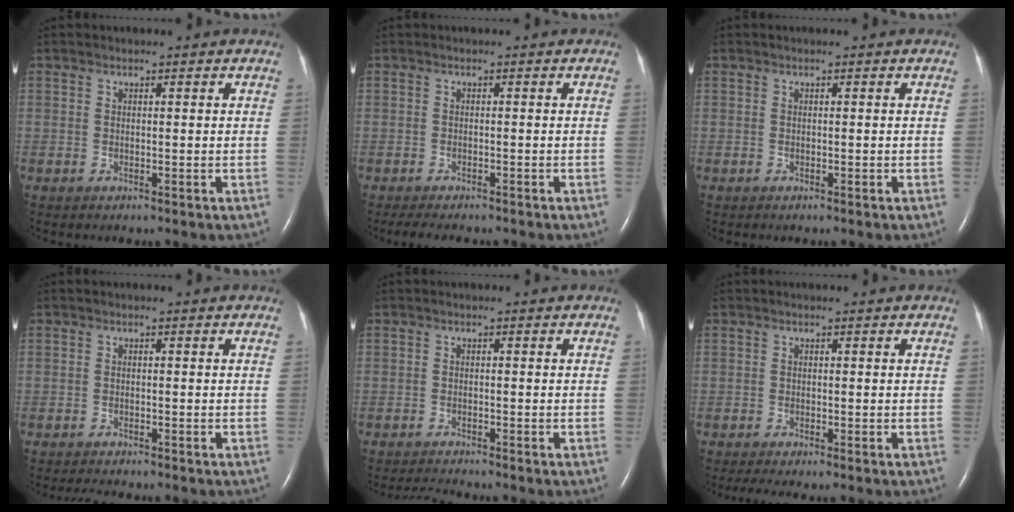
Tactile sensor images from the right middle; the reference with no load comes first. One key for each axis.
{"total": 5.8, "fx": -4.9, "fy": 1.4, "fz": 2.8, "tx": -0.042, "ty": -0.011, "tz": -0.068}
{"total": 0.0}
{"total": 3.1, "fx": -2.8, "fy": 0.3, "fz": 1.3, "tx": -0.020, "ty": -0.008, "tz": -0.039}
{"total": 2.2, "fx": -2.1, "fy": -0.8, "fz": 0.1, "tx": -0.012, "ty": -0.015, "tz": -0.039}
{"total": 2.7, "fx": -2.1, "fy": 0.2, "fz": 1.8, "tx": -0.033, "ty": -0.010, "tz": -0.034}